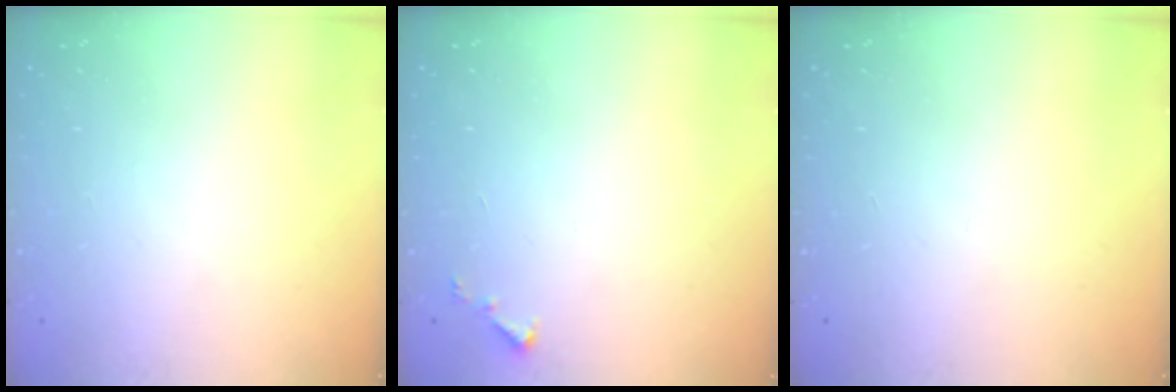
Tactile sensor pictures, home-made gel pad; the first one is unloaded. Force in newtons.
{"total": 3.1, "press": 3.1, "slide": 0.2}
{"total": 0.0}